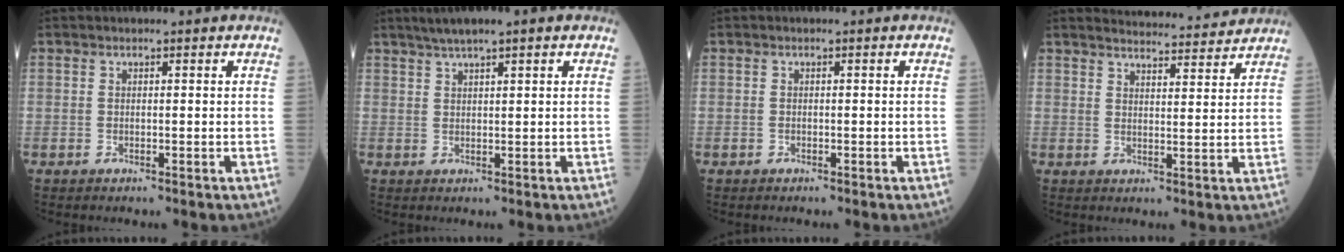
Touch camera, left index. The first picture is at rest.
{"total": 5.1, "force": [4.0, 0.4, 3.0], "torque": [-0.054, 0.023, 0.074]}
{"total": 0.0}
{"total": 11.6, "force": [11.3, 1.0, 2.2], "torque": [-0.026, 0.005, 0.144]}